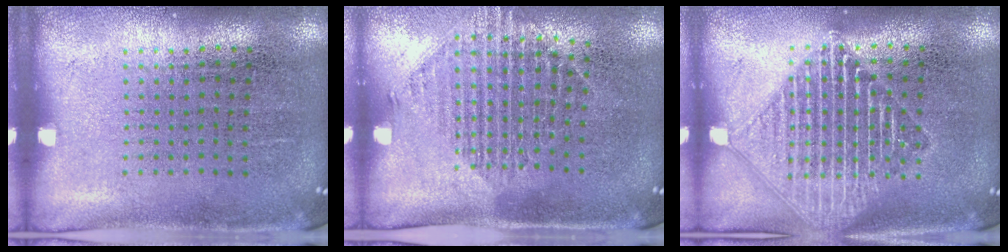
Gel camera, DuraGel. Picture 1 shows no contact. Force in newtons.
{"total": 1.6, "press": 1.3, "slide": 0.9}
{"total": 2.3, "press": 2.3, "slide": 0.4}